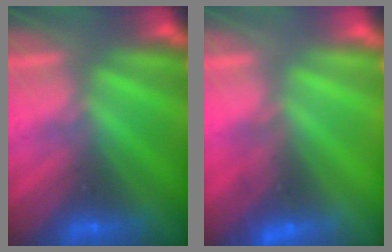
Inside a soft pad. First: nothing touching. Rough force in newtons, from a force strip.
{"total": 2.3}